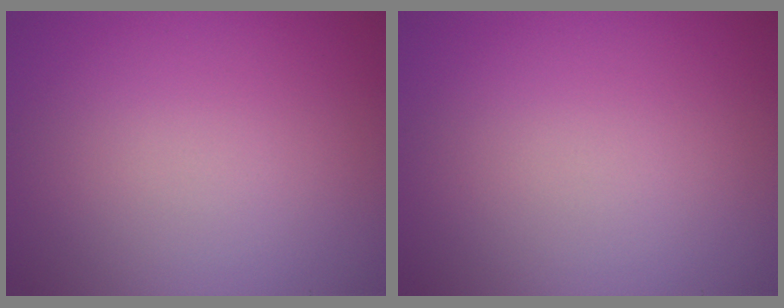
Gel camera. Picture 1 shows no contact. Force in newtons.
{"total": 0.0}